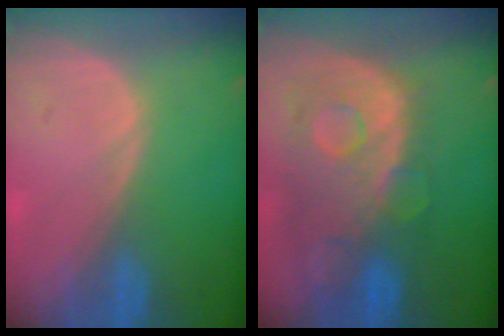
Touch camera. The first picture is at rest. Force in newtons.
{"total": 11.2, "press": 9.8, "slide": 5.5}